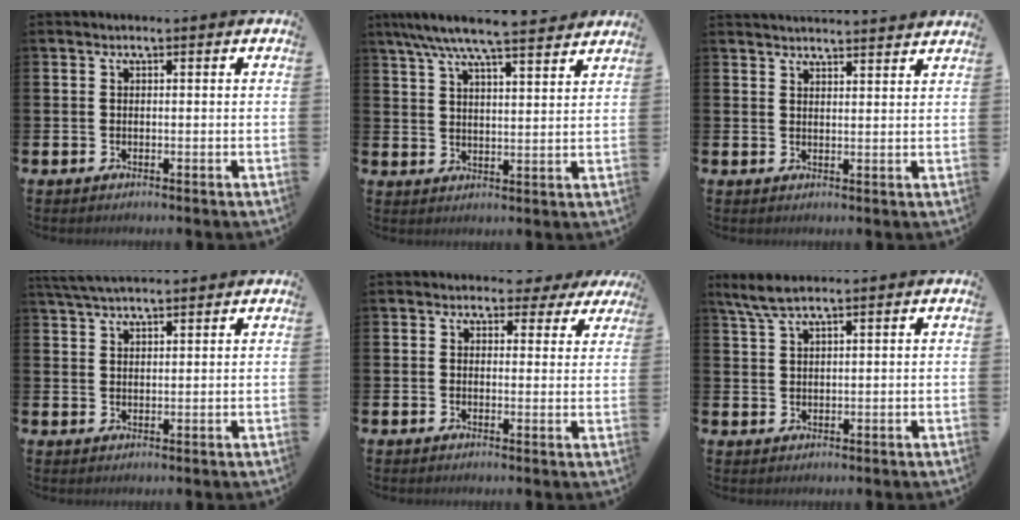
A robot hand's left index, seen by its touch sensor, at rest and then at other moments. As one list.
[{"total": 7.4, "force": [6.9, 0.2, 2.6], "torque": [-0.069, -0.034, 0.122]}, {"total": 3.2, "force": [3.2, -0.2, -0.1], "torque": [-0.003, -0.018, 0.058]}, {"total": 4.1, "force": [3.8, 0.7, 1.5], "torque": [-0.036, -0.007, 0.070]}, {"total": 2.6, "force": [2.0, 1.6, 0.5], "torque": [-0.001, -0.006, 0.029]}, {"total": 3.6, "force": [2.8, 0.4, 2.2], "torque": [-0.048, -0.003, 0.052]}]